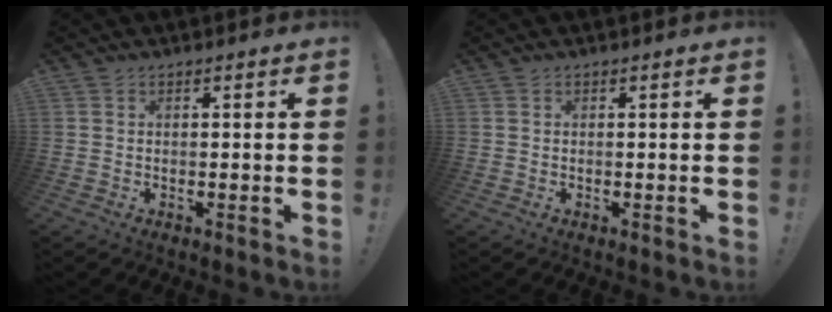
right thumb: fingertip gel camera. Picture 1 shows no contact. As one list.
[{"total": 0.0}]